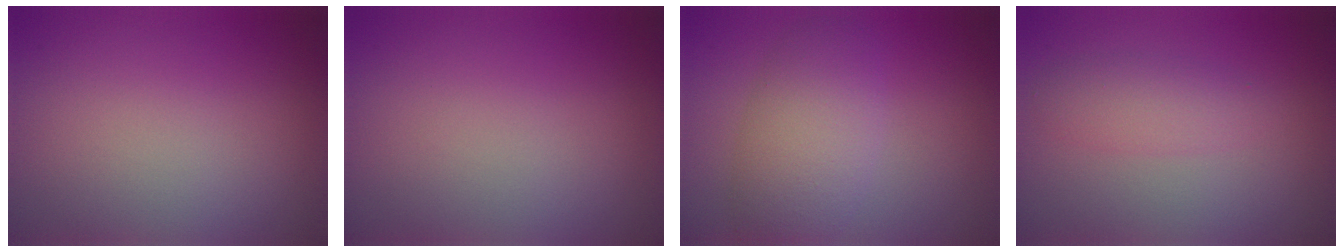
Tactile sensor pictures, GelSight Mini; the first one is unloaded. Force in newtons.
{"total": 0.0}
{"total": 5.1, "press": 5.1, "slide": 0.2}
{"total": 2.3, "press": 2.3, "slide": 0.2}